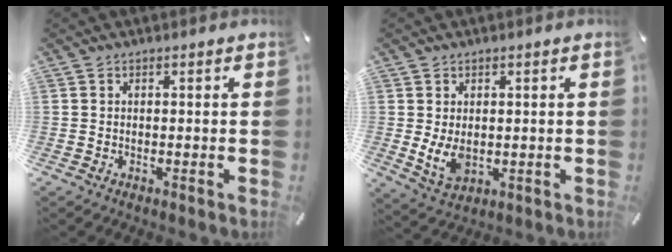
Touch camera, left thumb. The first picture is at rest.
{"total": 5.9, "force": [0.2, 4.0, 4.3], "torque": [-0.096, -0.007, 0.003]}